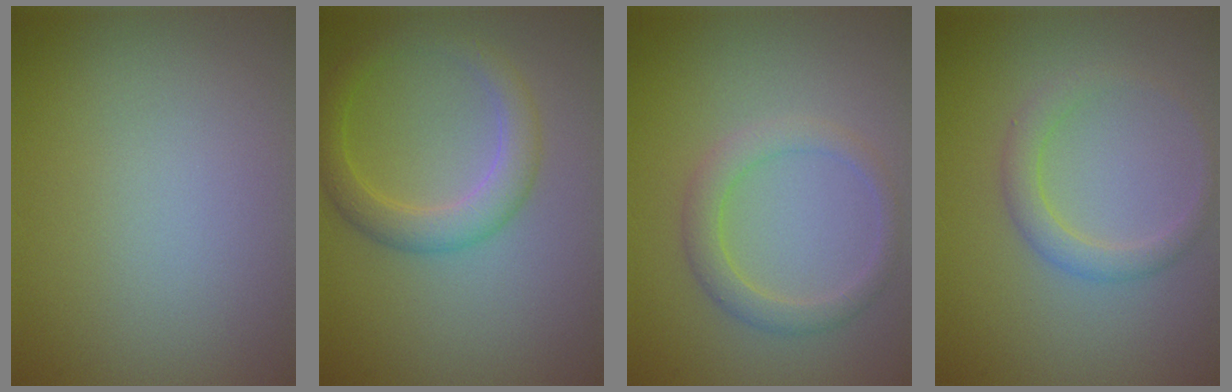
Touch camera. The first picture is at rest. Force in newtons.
{"total": 3.3, "press": 3.3, "slide": 0.2}
{"total": 2.4, "press": 2.4, "slide": 0.2}
{"total": 2.1, "press": 2.1, "slide": 0.0}